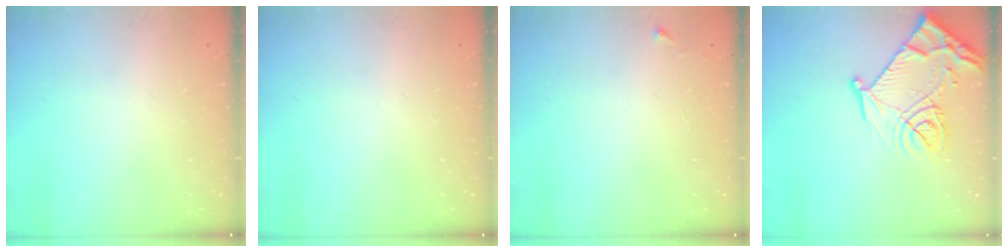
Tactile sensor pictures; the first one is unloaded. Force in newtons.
{"total": 0.0}
{"total": 2.6, "press": 2.6, "slide": 0.3}
{"total": 16.3, "press": 16.3, "slide": 1.8}